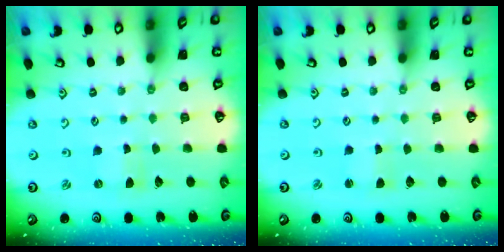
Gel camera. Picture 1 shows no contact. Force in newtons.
{"total": 1.0, "press": 1.0, "slide": 0.1}